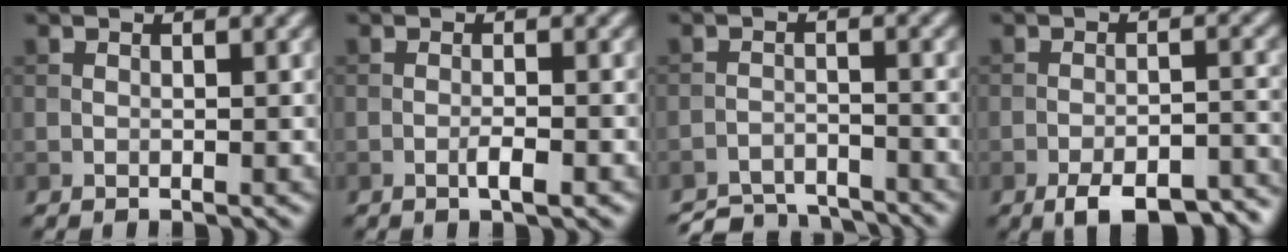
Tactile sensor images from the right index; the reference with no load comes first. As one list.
[{"total": 1.8, "force": [-0.8, 0.3, 1.5], "torque": [-0.024, 0.003, -0.016]}, {"total": 5.7, "force": [-5.5, 1.1, 1.1], "torque": [-0.019, -0.008, -0.097]}, {"total": 7.4, "force": [-5.5, 2.3, 4.3], "torque": [-0.063, -0.006, -0.078]}]